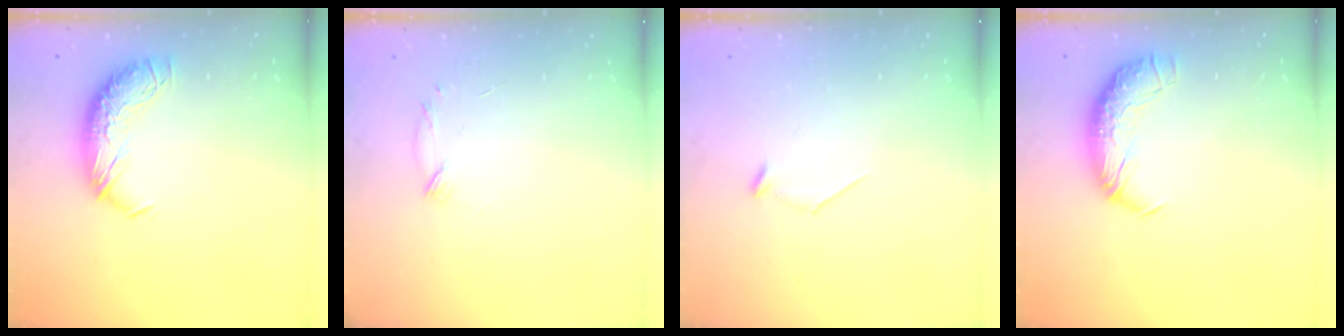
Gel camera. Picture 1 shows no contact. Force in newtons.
{"total": 7.2, "press": 7.2, "slide": 0.8}
{"total": 7.9, "press": 7.9, "slide": 0.7}
{"total": 2.3, "press": 1.0, "slide": 2.1}